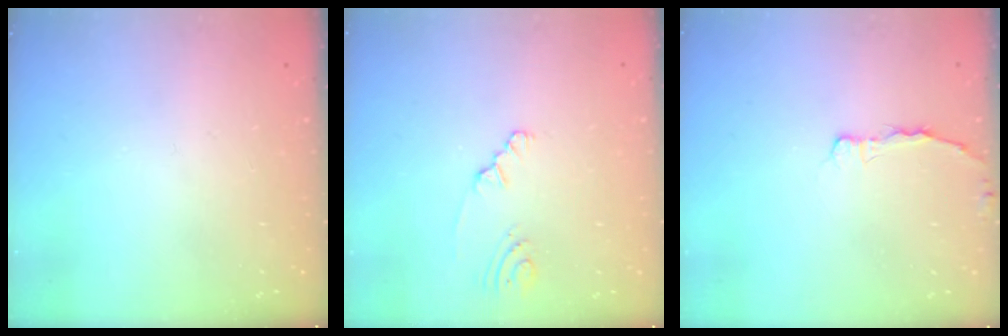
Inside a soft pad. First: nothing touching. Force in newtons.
{"total": 1.5, "press": 1.5, "slide": 0.2}
{"total": 2.1, "press": 2.1, "slide": 0.4}